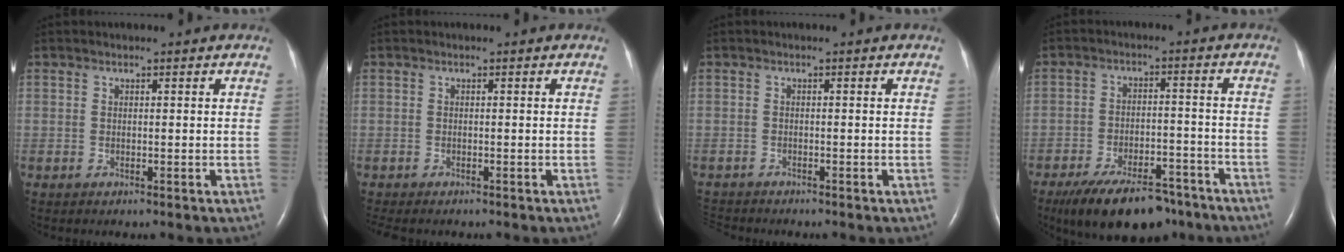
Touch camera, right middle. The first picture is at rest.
{"total": 2.8, "force": [-2.3, 1.0, 1.2], "torque": [-0.016, -0.007, -0.028]}
{"total": 2.7, "force": [-2.6, 0.7, 0.2], "torque": [-0.004, -0.010, -0.045]}
{"total": 13.9, "force": [-10.6, 5.3, 7.2], "torque": [-0.113, 0.003, -0.164]}